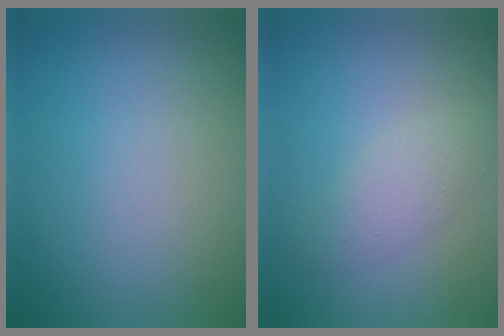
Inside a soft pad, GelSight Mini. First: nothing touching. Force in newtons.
{"total": 2.3, "press": 2.3, "slide": 0.2}